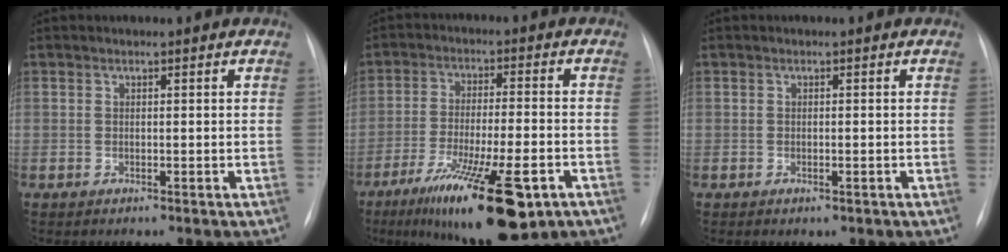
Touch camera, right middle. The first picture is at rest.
{"total": 17.7, "force": [-9.8, 3.6, 14.3], "torque": [-0.216, -0.030, -0.150]}
{"total": 0.7, "force": [-0.3, 0.2, 0.5], "torque": [-0.009, -0.002, -0.001]}